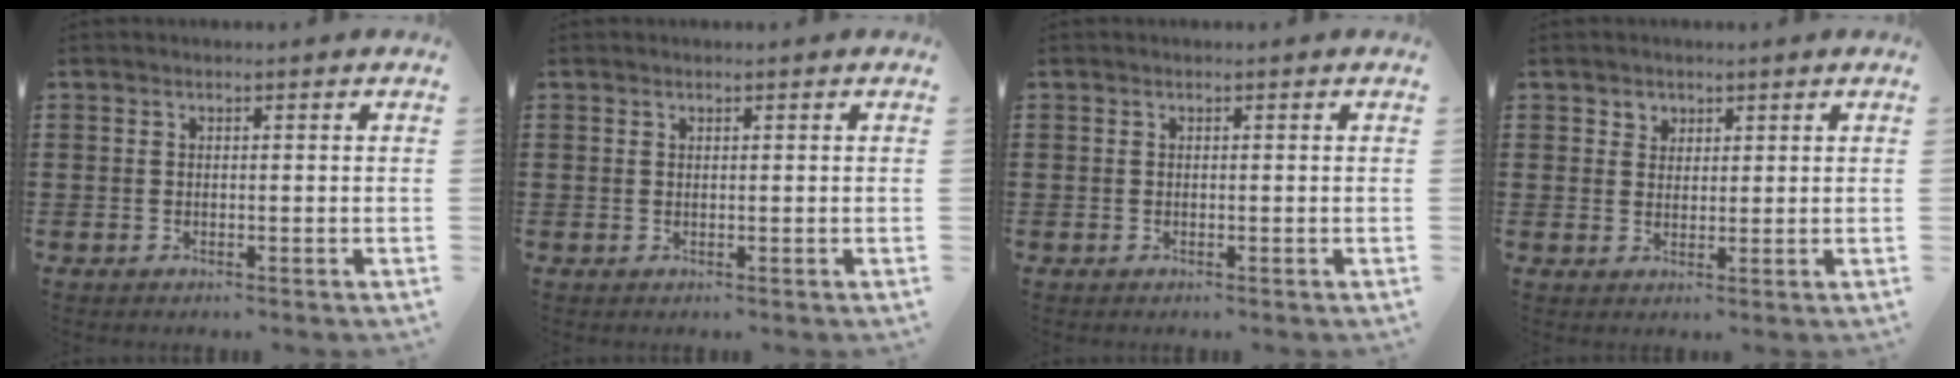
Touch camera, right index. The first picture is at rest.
{"total": 0.0}
{"total": 0.0}
{"total": 2.1, "force": [1.3, 1.7, 0.0], "torque": [-0.009, 0.009, 0.023]}